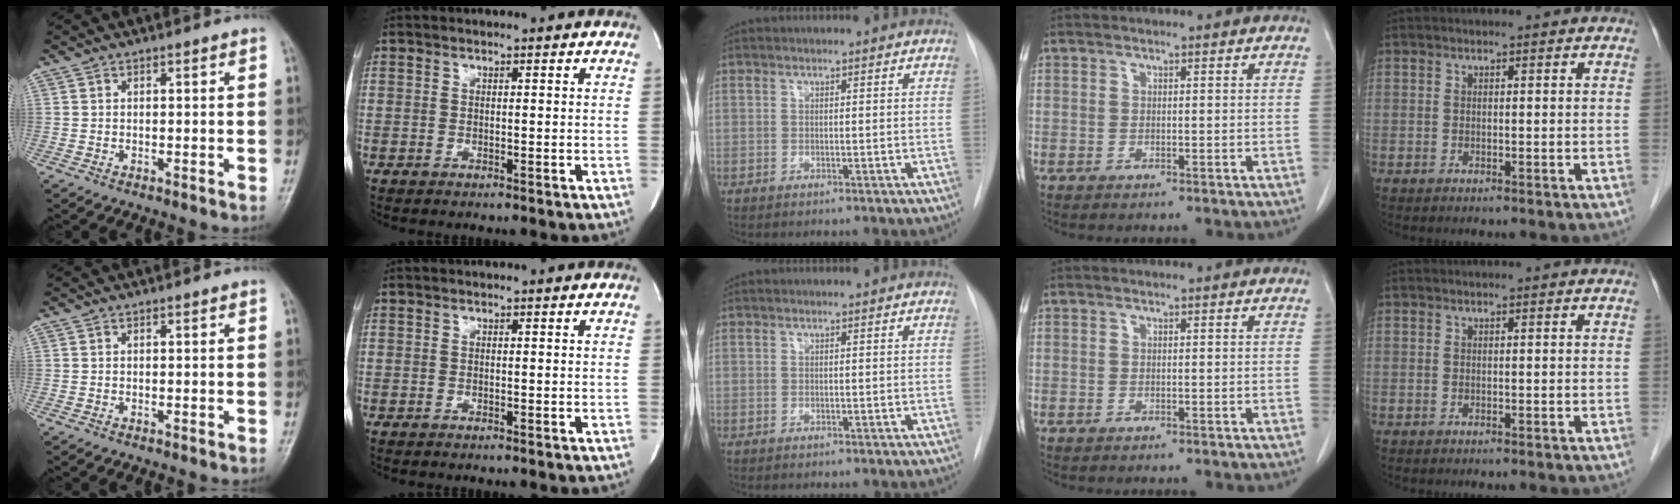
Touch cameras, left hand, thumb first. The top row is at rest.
{}